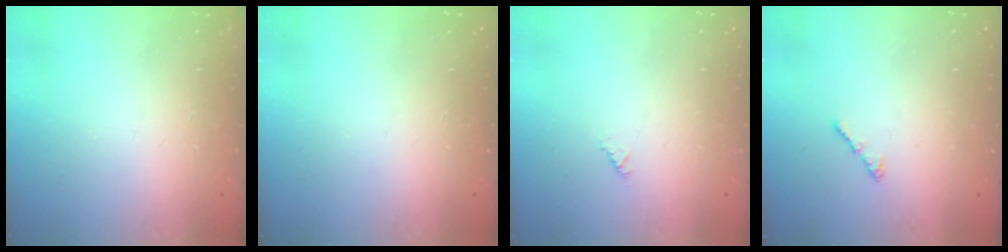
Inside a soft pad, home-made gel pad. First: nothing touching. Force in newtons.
{"total": 0.0}
{"total": 0.6, "press": 0.6, "slide": 0.2}
{"total": 1.2, "press": 1.1, "slide": 0.5}